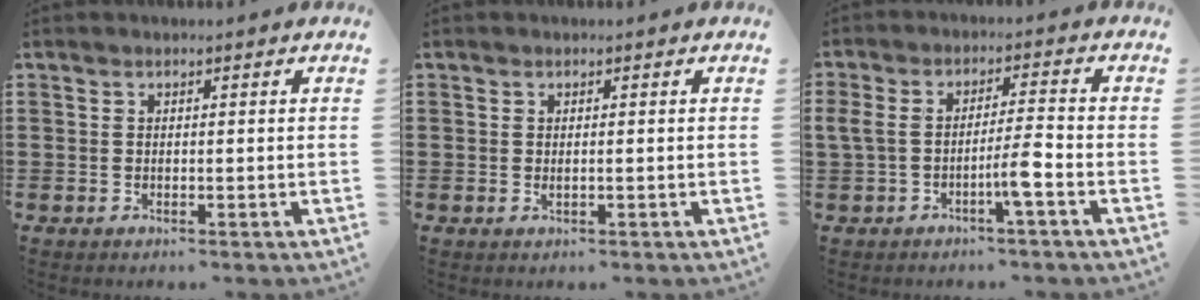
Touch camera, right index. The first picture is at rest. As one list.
[{"total": 0.7, "force": [0.1, 0.1, 0.7], "torque": [-0.014, -0.002, 0.002]}, {"total": 5.6, "force": [-2.1, 0.9, 5.1], "torque": [-0.103, -0.004, -0.044]}]